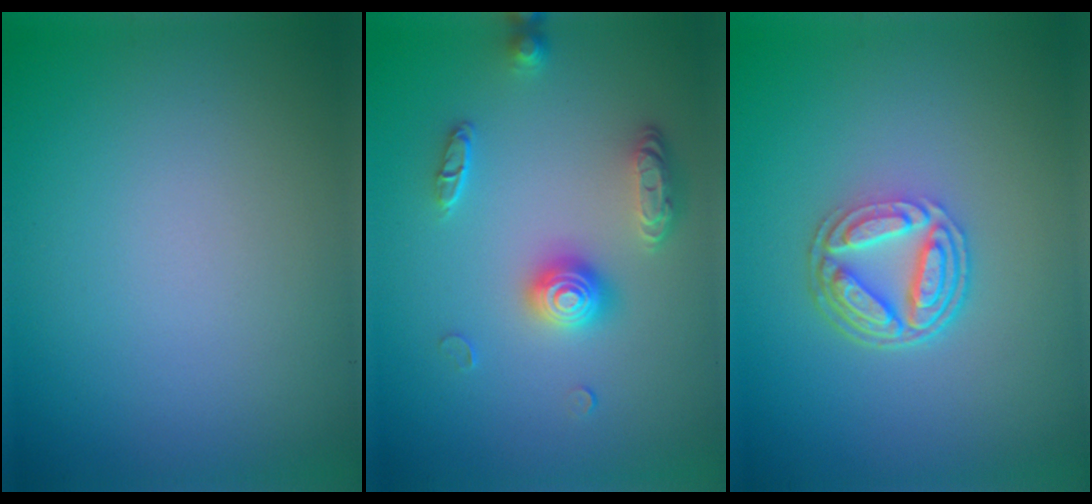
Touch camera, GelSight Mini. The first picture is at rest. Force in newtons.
{"total": 3.4, "press": 3.0, "slide": 1.6}
{"total": 4.9, "press": 3.5, "slide": 3.4}